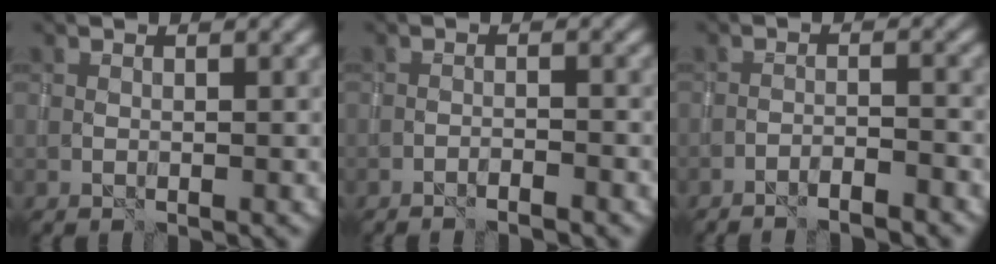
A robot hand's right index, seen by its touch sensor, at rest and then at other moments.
{"total": 1.5, "force": [-1.3, 0.1, 0.7], "torque": [-0.018, 0.006, -0.026]}
{"total": 2.9, "force": [-2.5, 0.3, 1.3], "torque": [-0.022, 0.006, -0.043]}